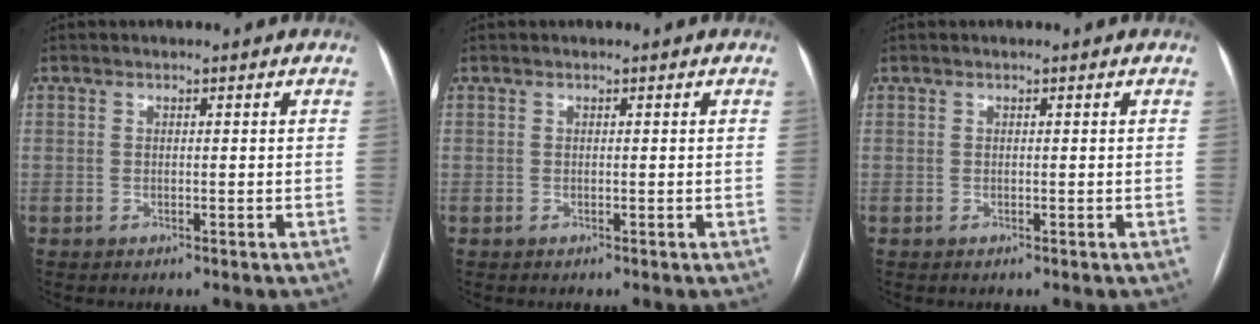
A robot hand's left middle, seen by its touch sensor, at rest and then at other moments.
{"total": 0.0}
{"total": 0.0}